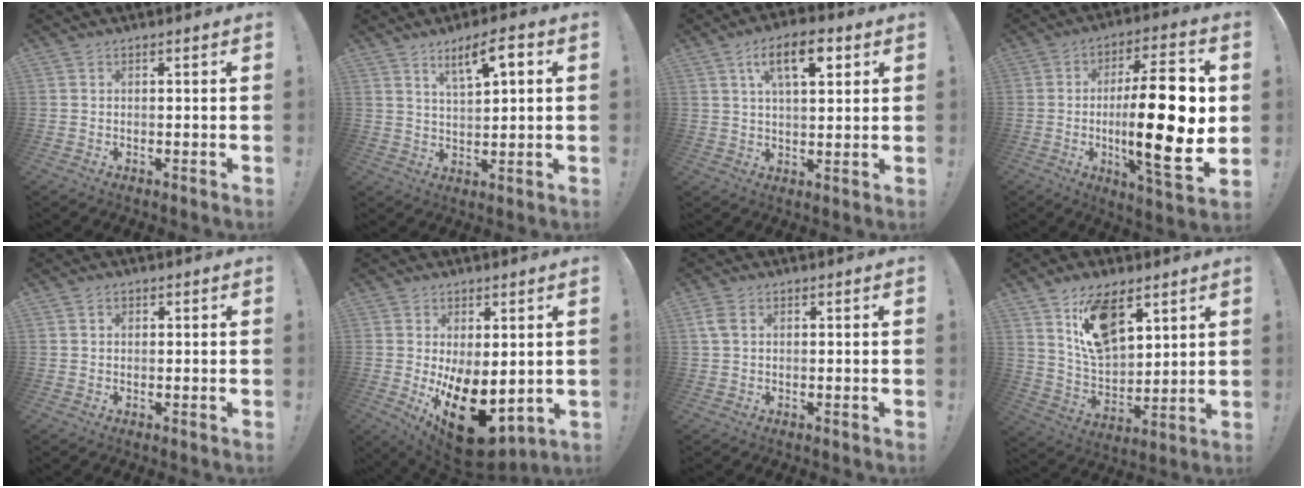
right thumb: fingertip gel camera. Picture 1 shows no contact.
{"total": 8.4, "force": [4.3, 2.2, 6.9], "torque": [-0.108, -0.018, 0.068]}
{"total": 11.3, "force": [4.7, 4.7, 9.1], "torque": [-0.139, -0.005, 0.077]}
{"total": 23.8, "force": [-0.5, 6.4, 23.0], "torque": [-0.373, -0.006, -0.008]}
{"total": 0.7, "force": [0.1, 0.6, 0.3], "torque": [-0.006, 0.002, 0.003]}
{"total": 17.2, "force": [-4.2, 9.0, 14.0], "torque": [-0.191, 0.015, -0.045]}
{"total": 2.8, "force": [1.0, 1.5, 2.1], "torque": [-0.045, 0.005, 0.019]}
{"total": 14.4, "force": [8.7, 7.6, 8.6], "torque": [-0.150, -0.038, 0.164]}